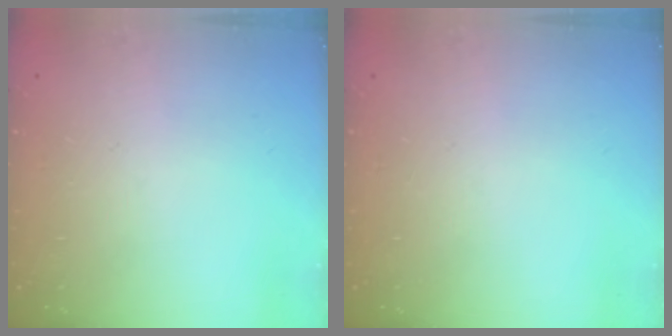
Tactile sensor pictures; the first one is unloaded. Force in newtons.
{"total": 0.0}